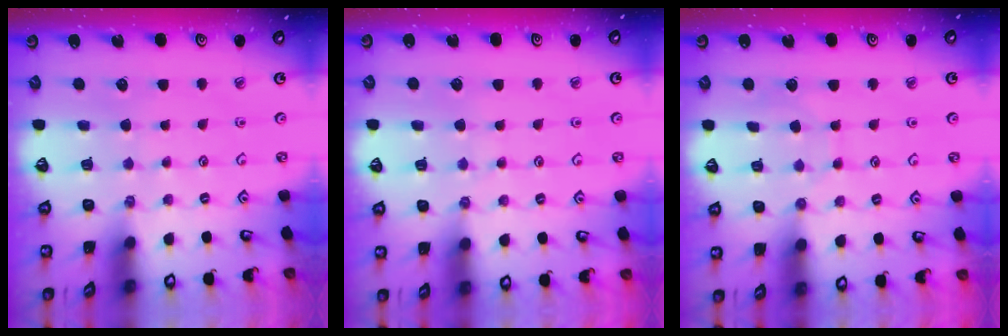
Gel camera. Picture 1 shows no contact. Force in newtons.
{"total": 2.7, "press": 2.7, "slide": 0.5}
{"total": 4.3, "press": 4.3, "slide": 0.2}